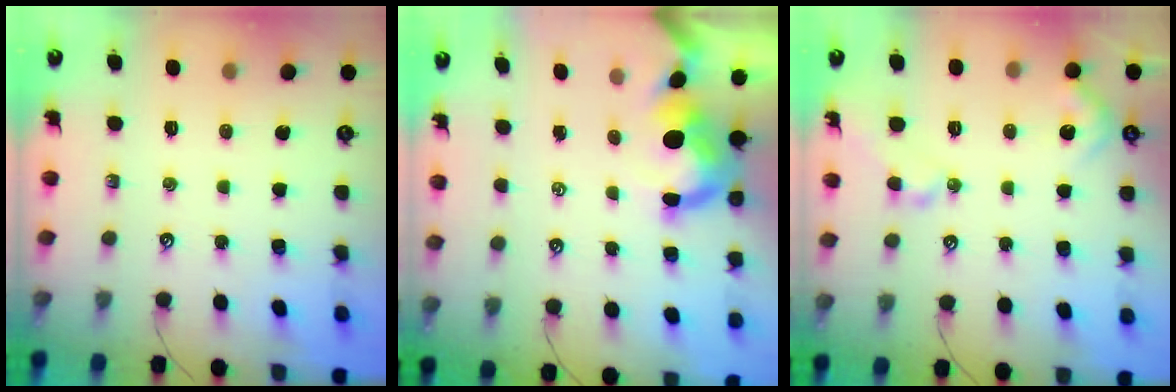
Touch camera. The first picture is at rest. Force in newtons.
{"total": 3.5, "press": 3.3, "slide": 1.1}
{"total": 4.7, "press": 4.6, "slide": 0.8}